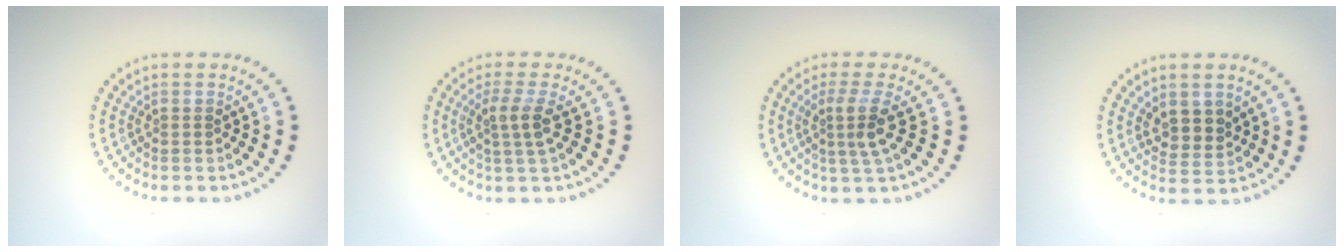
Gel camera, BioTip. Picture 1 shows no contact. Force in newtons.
{"total": 2.5, "press": 2.1, "slide": 1.4}
{"total": 3.0, "press": 2.2, "slide": 2.1}
{"total": 2.5, "press": 2.3, "slide": 1.0}